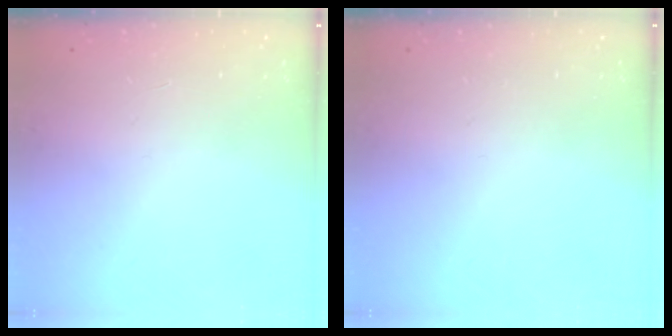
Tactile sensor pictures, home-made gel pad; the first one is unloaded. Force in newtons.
{"total": 0.0}